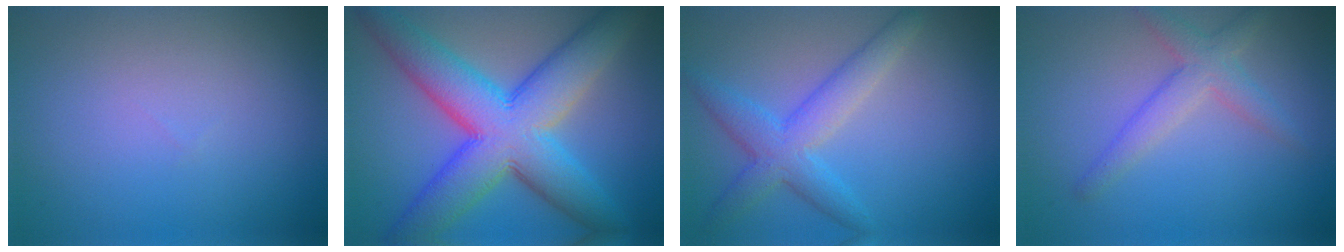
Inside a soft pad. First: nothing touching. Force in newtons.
{"total": 11.9, "press": 11.9, "slide": 0.3}
{"total": 4.3, "press": 4.3, "slide": 0.2}
{"total": 3.2, "press": 3.1, "slide": 0.1}